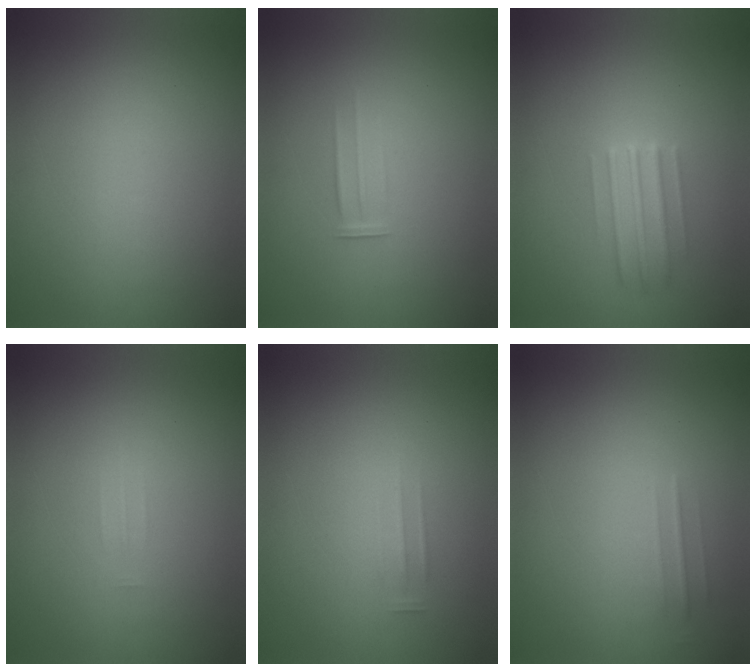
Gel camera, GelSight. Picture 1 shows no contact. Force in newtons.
{"total": 1.6}
{"total": 2.8}
{"total": 1.2}
{"total": 1.6}
{"total": 1.7}